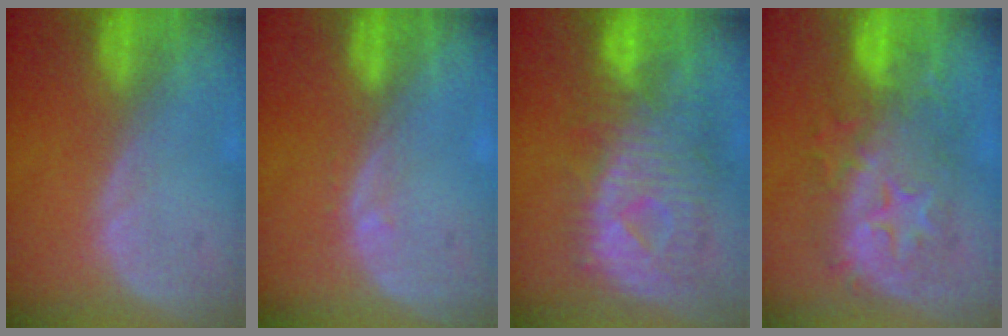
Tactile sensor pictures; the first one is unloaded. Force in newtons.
{"total": 0.7, "press": 0.7, "slide": 0.2}
{"total": 10.7, "press": 9.6, "slide": 4.7}
{"total": 9.6, "press": 9.6, "slide": 0.5}